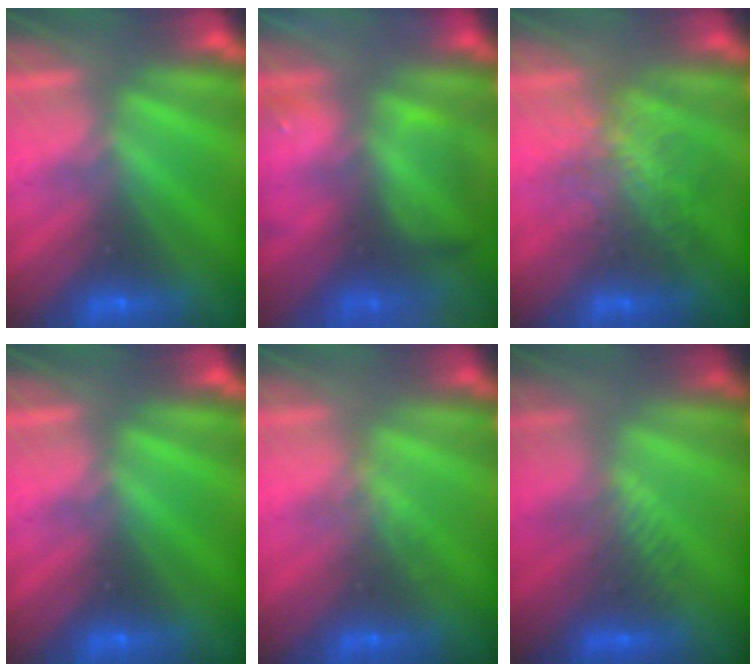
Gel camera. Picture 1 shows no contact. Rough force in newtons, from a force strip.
{"total": 5.8}
{"total": 2.8}
{"total": 0.0}
{"total": 1.4}
{"total": 3.0}